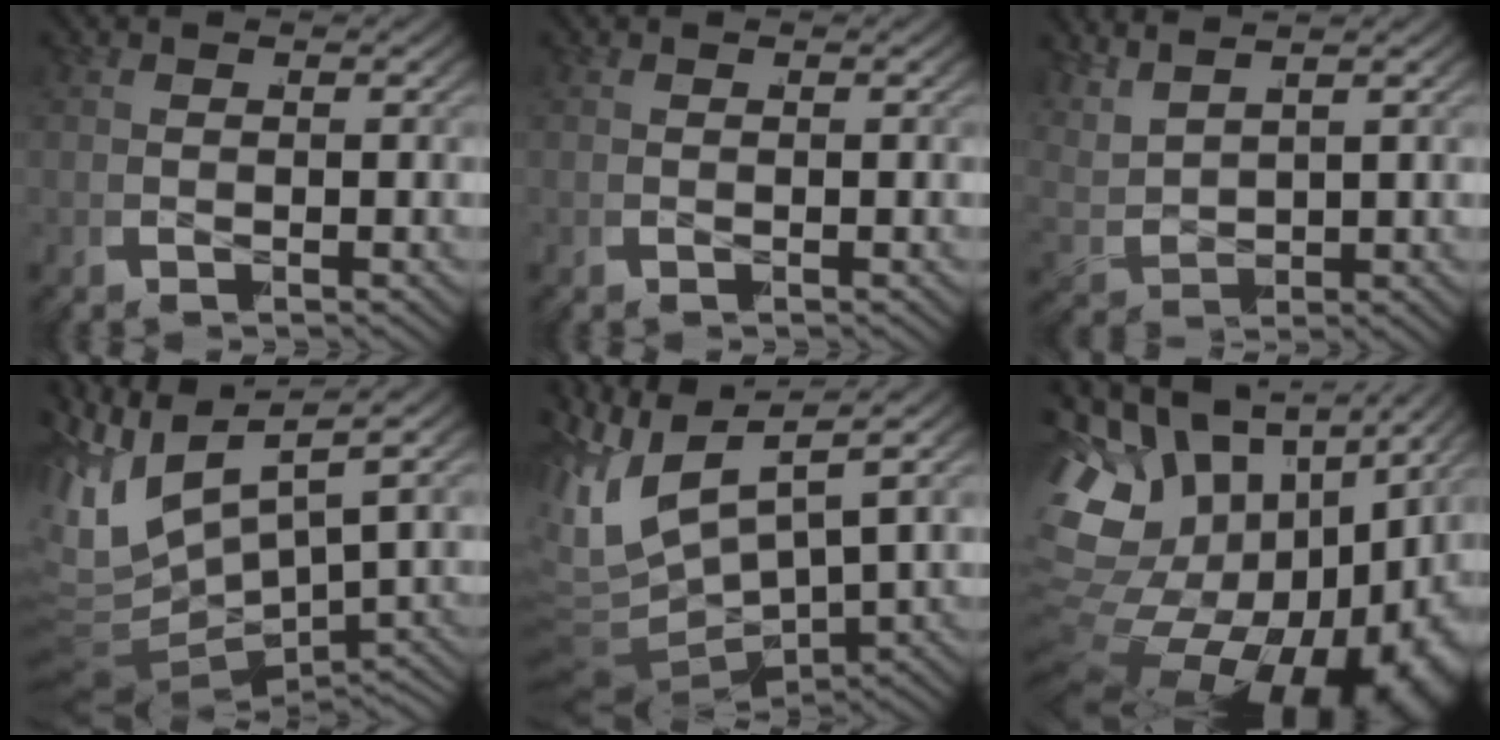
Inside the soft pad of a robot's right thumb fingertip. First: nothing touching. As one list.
[{"total": 0.0}, {"total": 2.2, "force": [2.0, 0.7, 0.7], "torque": [-0.021, 0.013, 0.037]}, {"total": 12.3, "force": [0.0, 8.9, 8.5], "torque": [-0.211, -0.036, 0.015]}, {"total": 12.0, "force": [0.2, 8.4, 8.5], "torque": [-0.212, -0.041, 0.016]}, {"total": 20.5, "force": [-2.7, 14.4, 14.3], "torque": [-0.272, -0.040, -0.028]}]